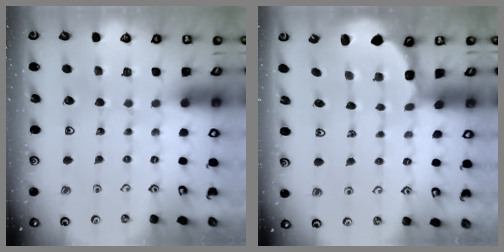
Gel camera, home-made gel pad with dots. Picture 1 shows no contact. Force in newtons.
{"total": 2.6, "press": 1.9, "slide": 1.8}